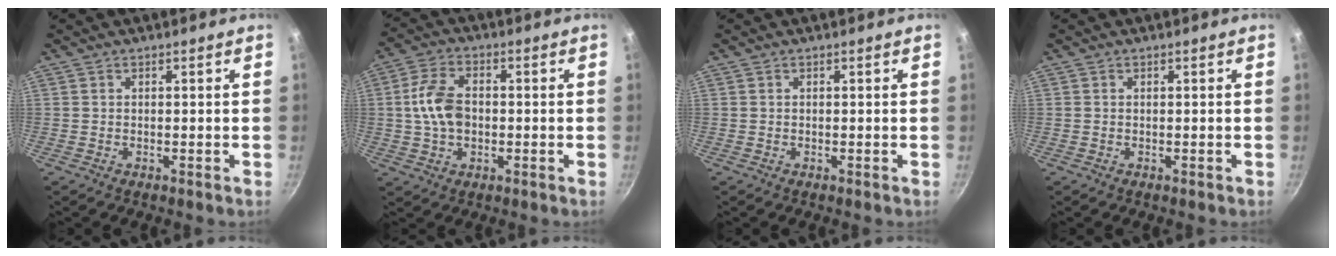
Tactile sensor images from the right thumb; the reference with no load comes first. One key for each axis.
{"total": 8.8, "fx": -0.1, "fy": 5.9, "fz": 6.6, "tx": -0.120, "ty": 0.019, "tz": -0.008}
{"total": 0.0}
{"total": 0.0}